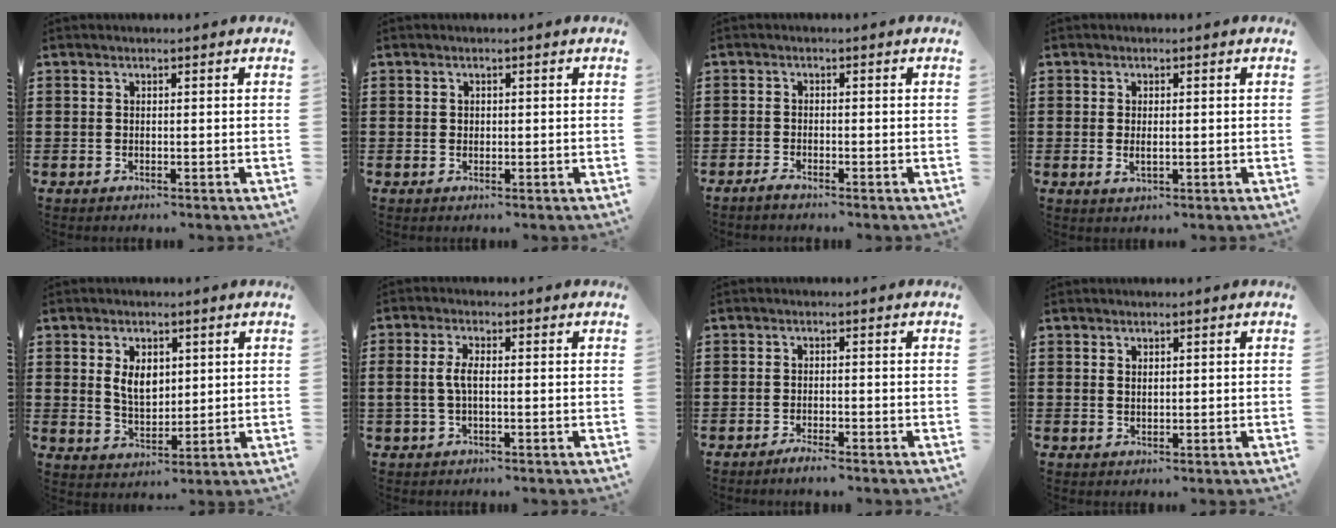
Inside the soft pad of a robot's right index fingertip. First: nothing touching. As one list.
[{"total": 0.6, "force": [0.1, 0.5, 0.2], "torque": [-0.005, 0.003, 0.003]}, {"total": 1.4, "force": [-1.3, 0.0, 0.5], "torque": [-0.018, -0.007, -0.026]}, {"total": 1.7, "force": [0.1, 0.7, 1.5], "torque": [-0.030, 0.003, 0.001]}, {"total": 5.2, "force": [1.3, 3.3, 3.8], "torque": [-0.069, 0.006, 0.018]}, {"total": 3.5, "force": [-0.2, 1.4, 3.2], "torque": [-0.074, -0.001, -0.009]}, {"total": 1.6, "force": [-1.5, 0.1, 0.7], "torque": [-0.014, -0.002, -0.026]}, {"total": 0.8, "force": [0.5, 0.5, 0.5], "torque": [-0.011, 0.004, 0.009]}]